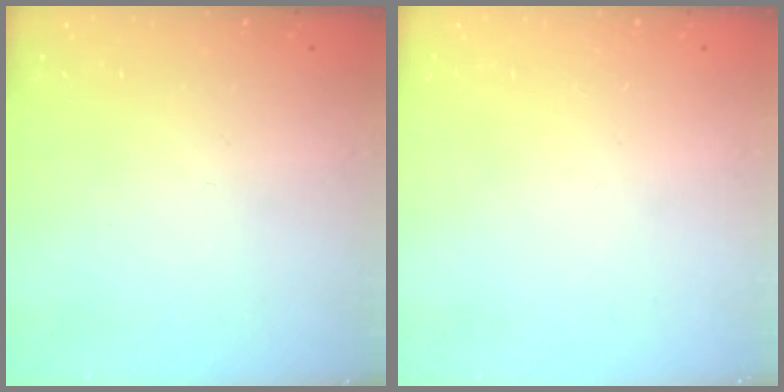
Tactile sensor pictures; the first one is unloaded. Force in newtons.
{"total": 0.0}